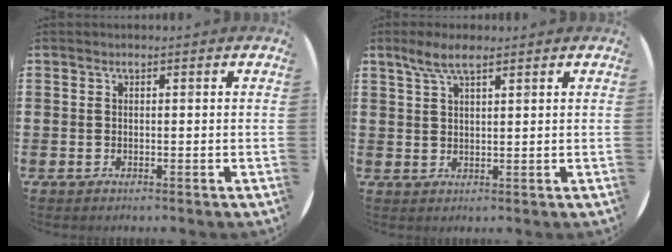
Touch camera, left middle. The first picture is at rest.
{"total": 4.1, "force": [2.9, 1.1, 2.6], "torque": [-0.056, 0.007, 0.052]}